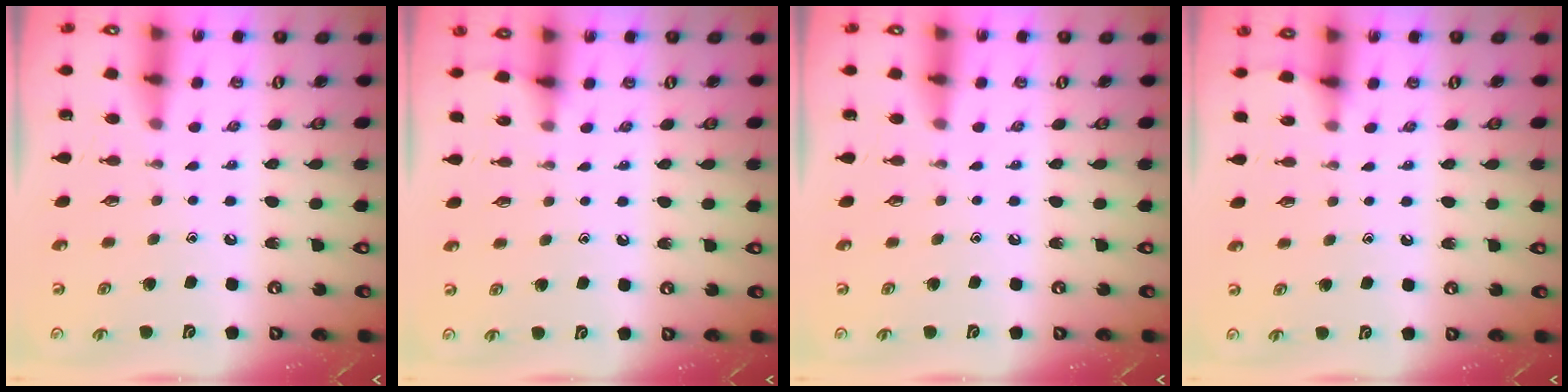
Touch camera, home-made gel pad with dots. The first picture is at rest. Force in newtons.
{"total": 4.2, "press": 4.2, "slide": 0.6}
{"total": 0.0}
{"total": 4.2, "press": 4.2, "slide": 0.6}